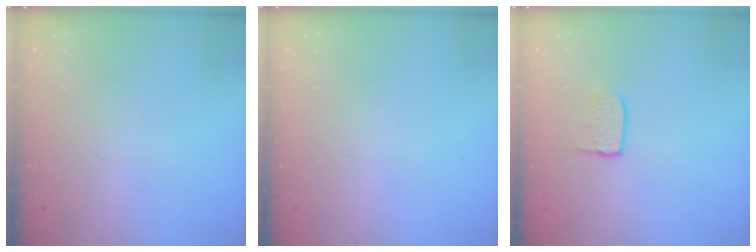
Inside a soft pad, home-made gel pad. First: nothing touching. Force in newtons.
{"total": 0.0}
{"total": 7.7, "press": 7.7, "slide": 0.6}